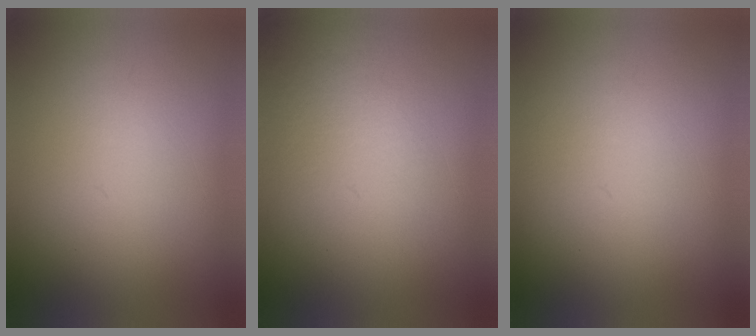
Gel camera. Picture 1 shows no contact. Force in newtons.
{"total": 5.7}
{"total": 1.1}